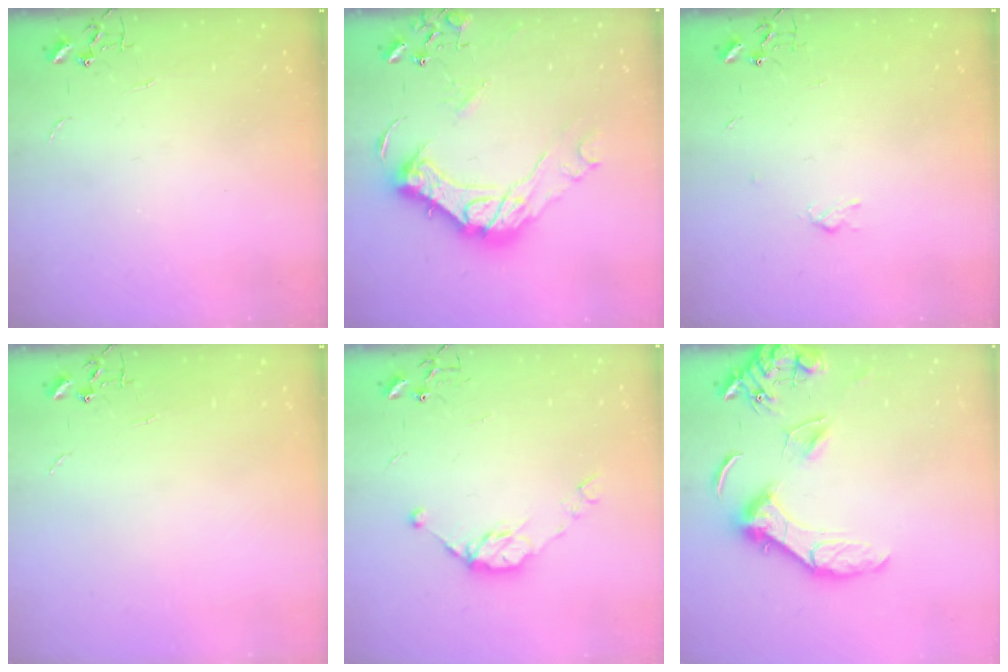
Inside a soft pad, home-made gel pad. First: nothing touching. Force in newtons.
{"total": 19.0, "press": 18.9, "slide": 1.6}
{"total": 3.0, "press": 3.0, "slide": 0.6}
{"total": 0.0}
{"total": 9.5, "press": 9.5, "slide": 0.7}
{"total": 14.7, "press": 14.7, "slide": 1.4}